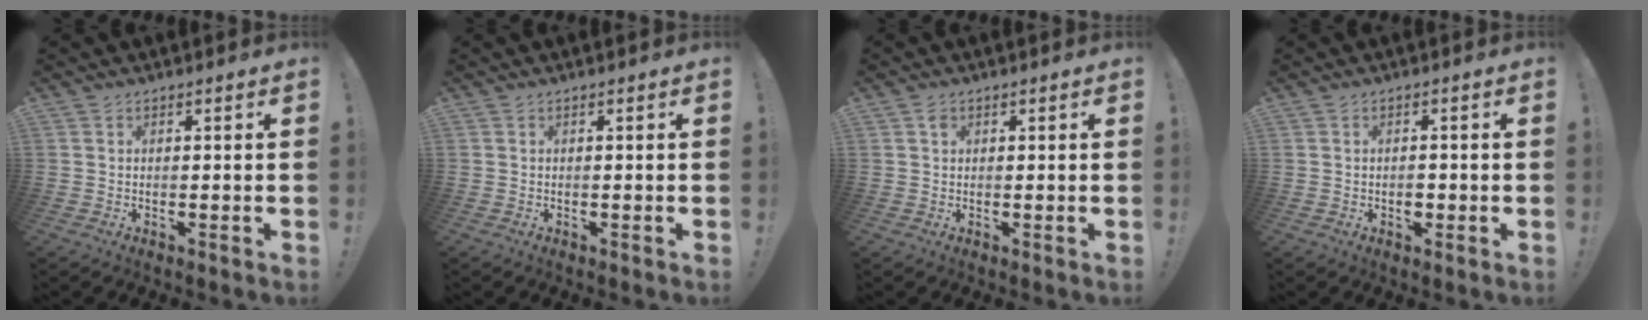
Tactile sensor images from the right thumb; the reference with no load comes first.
{"total": 0.0}
{"total": 1.2, "force": [0.5, 1.0, 0.4], "torque": [-0.005, 0.002, 0.009]}
{"total": 2.5, "force": [-0.8, 2.2, 1.0], "torque": [-0.006, -0.002, -0.015]}